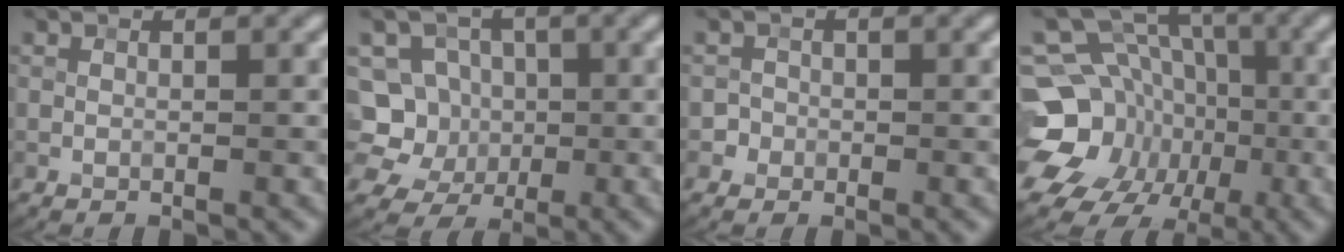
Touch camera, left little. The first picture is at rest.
{"total": 6.4, "force": [-0.8, 6.0, 2.2], "torque": [-0.032, 0.026, -0.045]}
{"total": 1.2, "force": [-0.3, 1.1, -0.1], "torque": [0.017, 0.001, -0.004]}
{"total": 15.8, "force": [-5.1, 13.4, 6.5], "torque": [-0.141, -0.013, -0.090]}